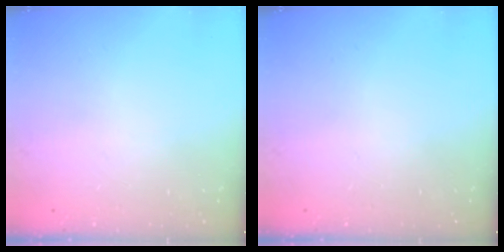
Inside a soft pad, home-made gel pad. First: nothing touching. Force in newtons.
{"total": 0.0}